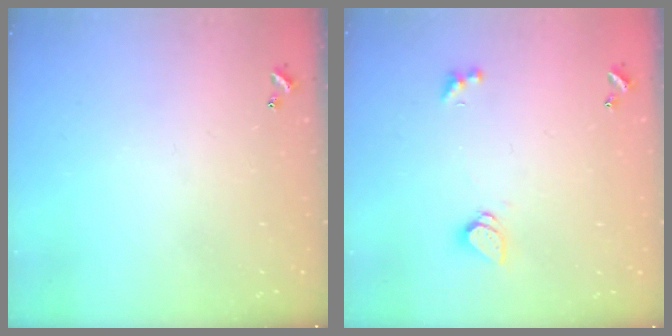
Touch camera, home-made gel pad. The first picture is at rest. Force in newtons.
{"total": 1.2, "press": 1.1, "slide": 0.5}